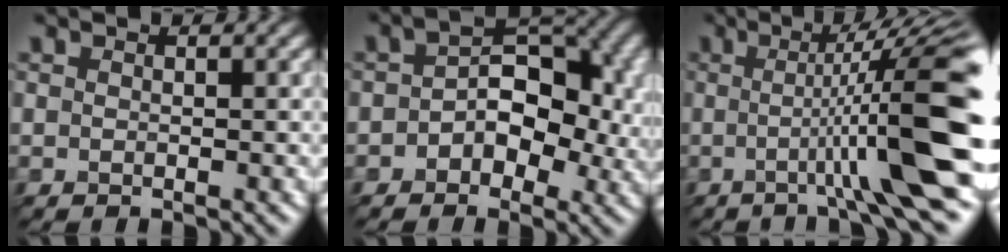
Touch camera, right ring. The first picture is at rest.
{"total": 5.2, "force": [-0.7, 3.3, 3.9], "torque": [-0.064, 0.012, -0.008]}
{"total": 9.9, "force": [-1.1, 0.5, 9.8], "torque": [-0.144, 0.010, -0.011]}